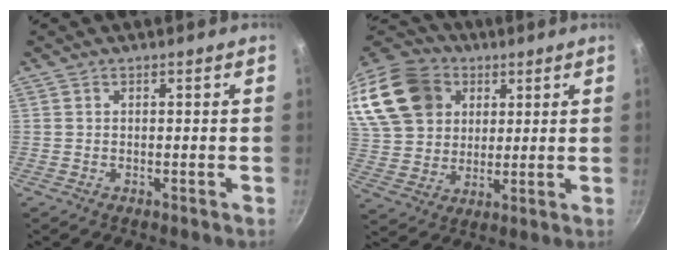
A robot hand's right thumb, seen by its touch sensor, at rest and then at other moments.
{"total": 23.6, "force": [9.7, 18.1, 11.7], "torque": [-0.250, 0.018, 0.188]}